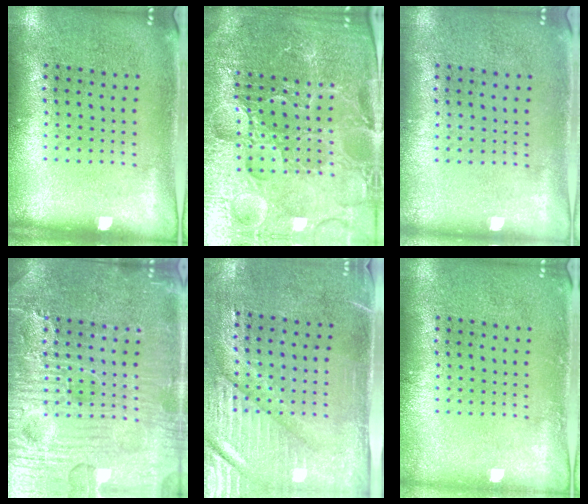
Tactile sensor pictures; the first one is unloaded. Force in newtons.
{"total": 5.9, "press": 5.4, "slide": 2.5}
{"total": 0.0}
{"total": 7.8, "press": 7.7, "slide": 0.9}
{"total": 3.2, "press": 2.9, "slide": 1.5}
{"total": 0.7, "press": 0.7, "slide": 0.1}